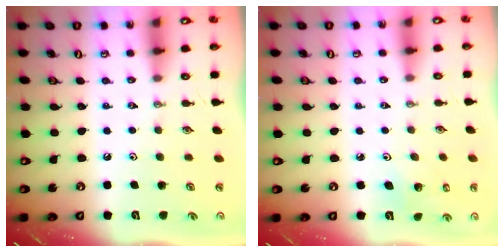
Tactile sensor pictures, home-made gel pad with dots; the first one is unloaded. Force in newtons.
{"total": 3.5, "press": 3.3, "slide": 0.9}